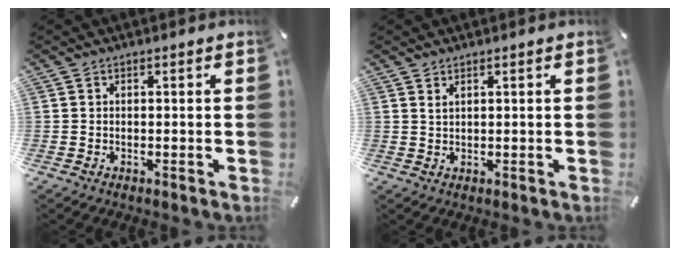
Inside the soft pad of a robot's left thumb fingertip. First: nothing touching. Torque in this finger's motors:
{"motor_torque": [-0.10, 0.10, -0.03, 0.00, -0.07]}